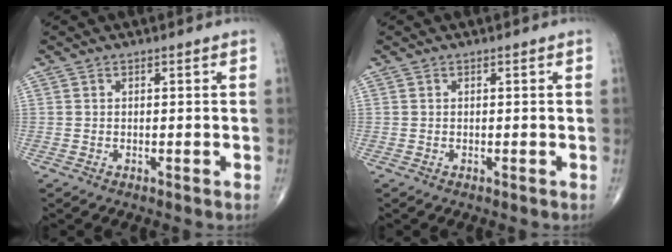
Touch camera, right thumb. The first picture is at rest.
{"total": 0.0}